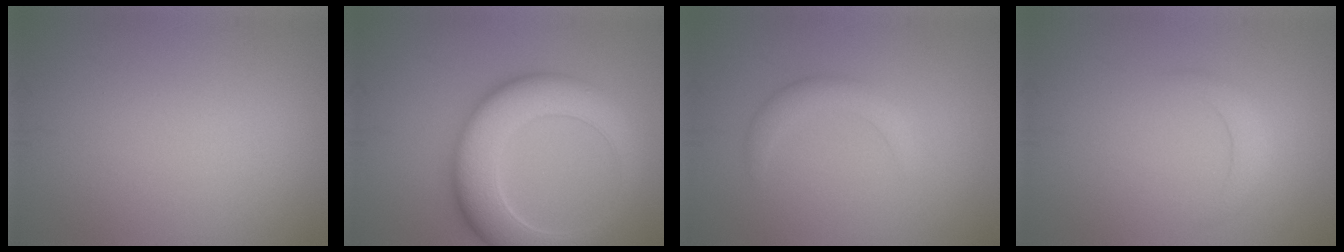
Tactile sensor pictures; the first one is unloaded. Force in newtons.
{"total": 9.1, "press": 9.1, "slide": 0.2}
{"total": 2.1, "press": 2.0, "slide": 0.3}
{"total": 1.7, "press": 1.6, "slide": 0.2}